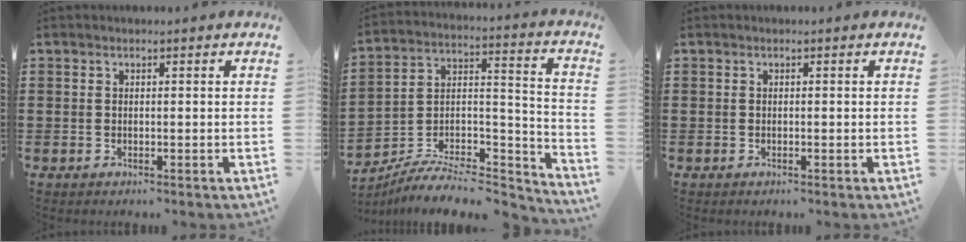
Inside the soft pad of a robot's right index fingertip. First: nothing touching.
{"total": 7.7, "force": [-6.7, 2.3, 3.2], "torque": [-0.052, 0.009, -0.131]}
{"total": 0.0}